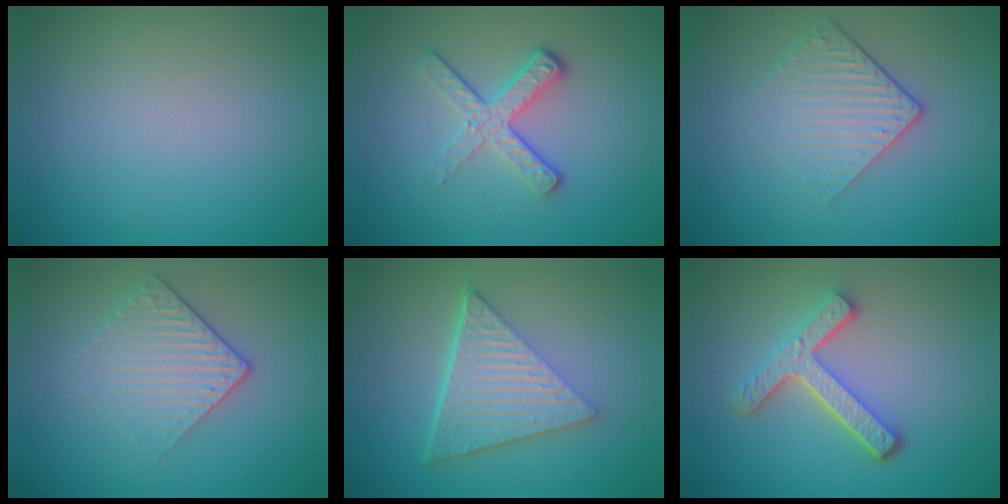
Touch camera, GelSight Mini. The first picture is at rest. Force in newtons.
{"total": 4.2, "press": 2.7, "slide": 3.3}
{"total": 3.4, "press": 2.6, "slide": 2.3}
{"total": 3.0, "press": 2.7, "slide": 1.3}
{"total": 6.8, "press": 4.5, "slide": 5.1}
{"total": 4.5, "press": 3.4, "slide": 2.8}